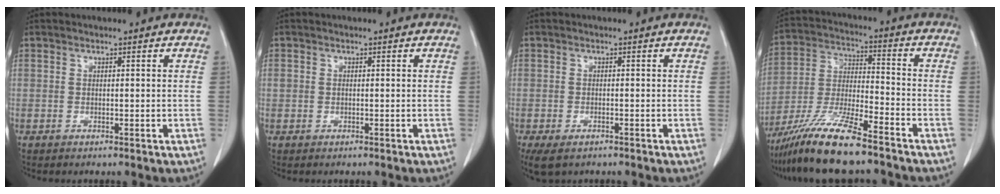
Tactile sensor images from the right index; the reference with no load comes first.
{"total": 0.8, "force": [0.0, 0.7, 0.4], "torque": [-0.007, 0.007, 0.003]}
{"total": 4.7, "force": [-3.2, 2.2, 2.6], "torque": [-0.048, -0.011, -0.049]}
{"total": 13.5, "force": [-10.3, 0.9, 8.6], "torque": [-0.173, -0.023, -0.190]}